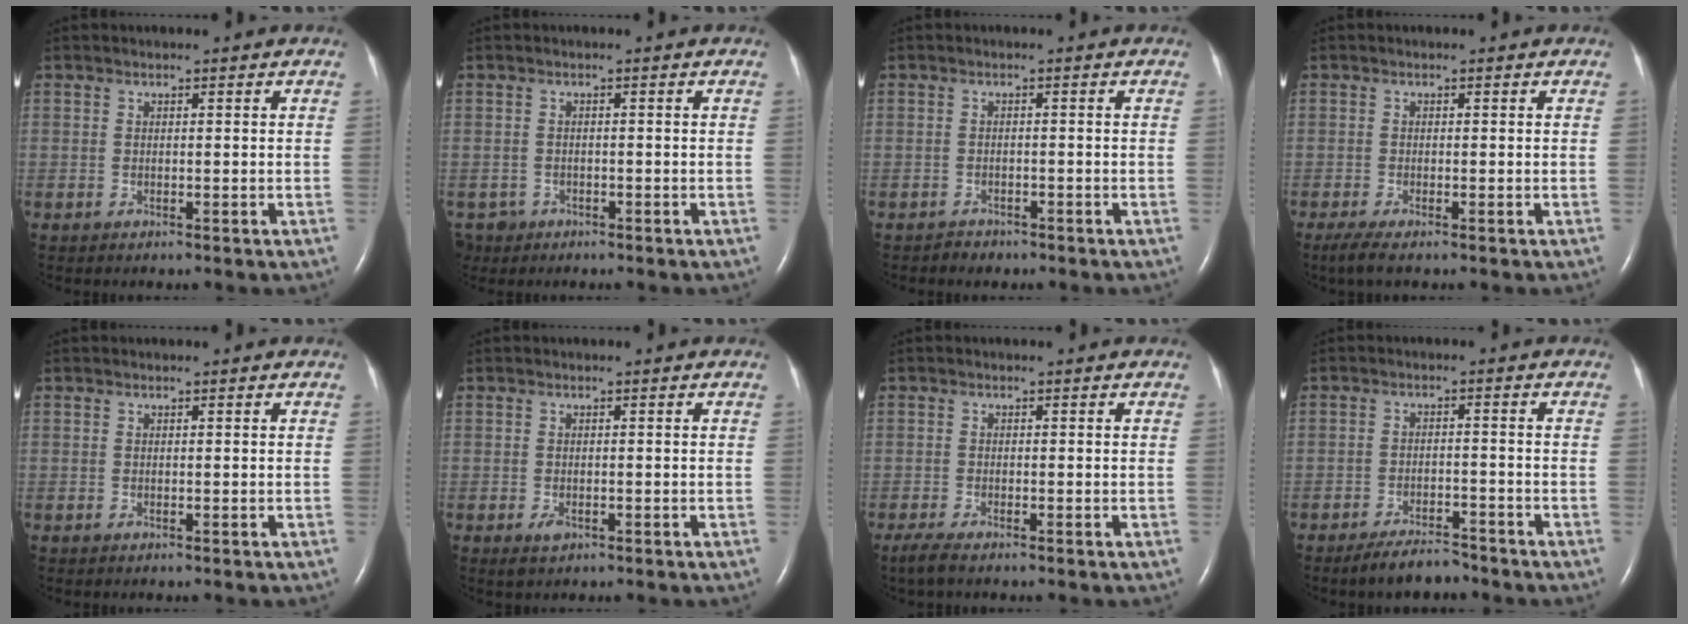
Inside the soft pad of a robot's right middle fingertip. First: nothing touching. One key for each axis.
{"total": 3.0, "fx": -1.9, "fy": 2.4, "fz": 0.0, "tx": -0.002, "ty": 0.003, "tz": -0.031}
{"total": 1.4, "fx": -1.2, "fy": 0.7, "fz": -0.2, "tx": -0.005, "ty": 0.001, "tz": -0.020}
{"total": 2.4, "fx": -1.7, "fy": 0.2, "fz": 1.7, "tx": -0.041, "ty": -0.009, "tz": -0.034}
{"total": 0.0}
{"total": 1.4, "fx": -0.7, "fy": 0.8, "fz": 0.9, "tx": -0.019, "ty": -0.001, "tz": -0.006}
{"total": 2.6, "fx": -2.0, "fy": 0.3, "fz": 1.6, "tx": -0.043, "ty": -0.010, "tz": -0.037}
{"total": 4.9, "fx": -4.4, "fy": 1.2, "fz": 1.8, "tx": -0.036, "ty": -0.007, "tz": -0.075}